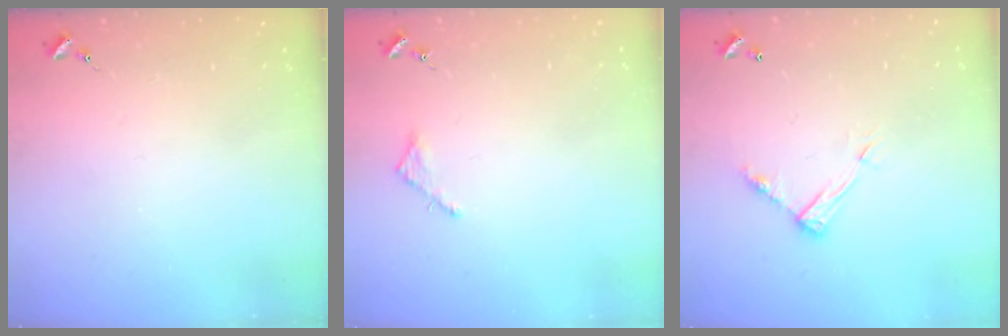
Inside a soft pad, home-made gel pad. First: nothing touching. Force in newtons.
{"total": 2.5, "press": 2.5, "slide": 0.2}
{"total": 9.2, "press": 9.2, "slide": 0.1}